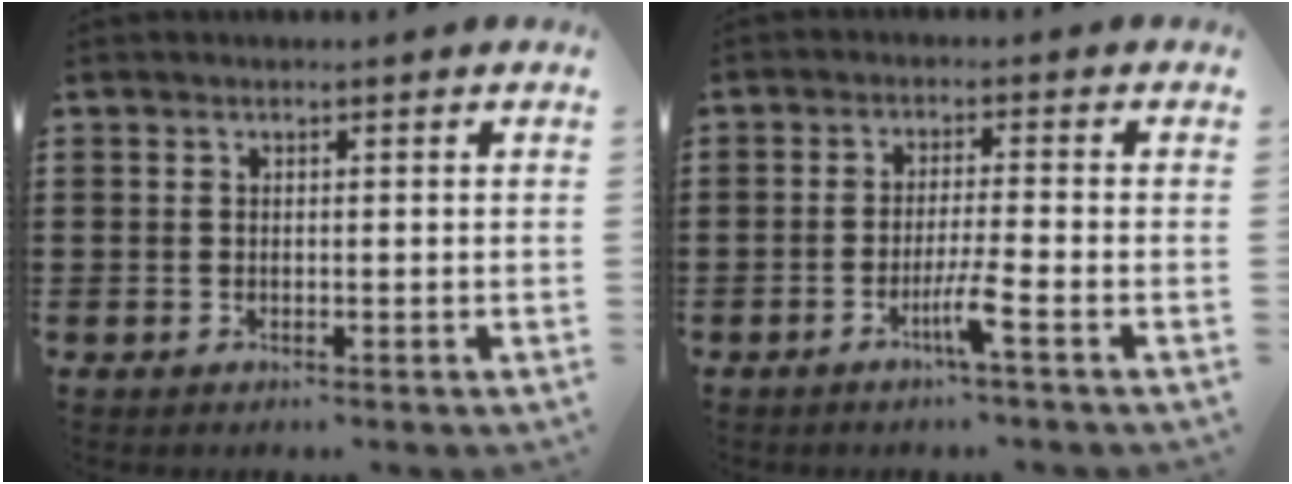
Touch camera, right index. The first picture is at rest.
{"total": 4.2, "force": [-2.4, -0.4, 3.4], "torque": [-0.063, -0.011, -0.044]}